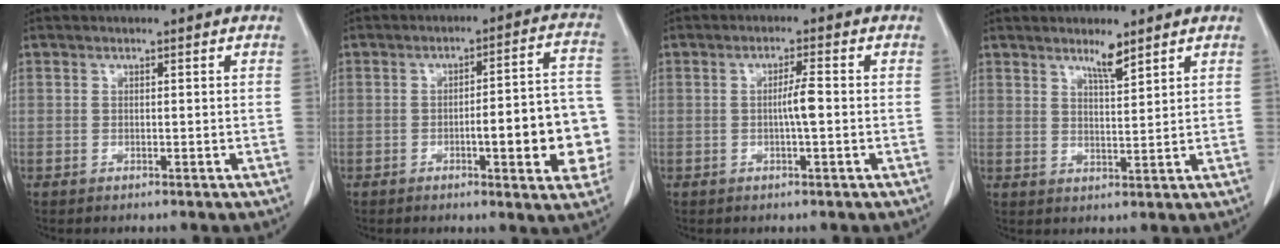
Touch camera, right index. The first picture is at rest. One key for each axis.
{"total": 12.9, "fx": -2.9, "fy": 2.6, "fz": 12.3, "tx": -0.139, "ty": 0.026, "tz": -0.034}
{"total": 3.0, "fx": -0.3, "fy": 0.0, "fz": 3.0, "tx": -0.053, "ty": 0.000, "tz": -0.006}
{"total": 3.5, "fx": 2.8, "fy": 0.3, "fz": 2.1, "tx": -0.039, "ty": -0.005, "tz": 0.050}